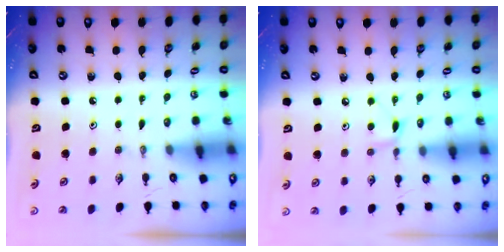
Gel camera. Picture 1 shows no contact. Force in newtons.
{"total": 6.1, "press": 6.0, "slide": 0.7}